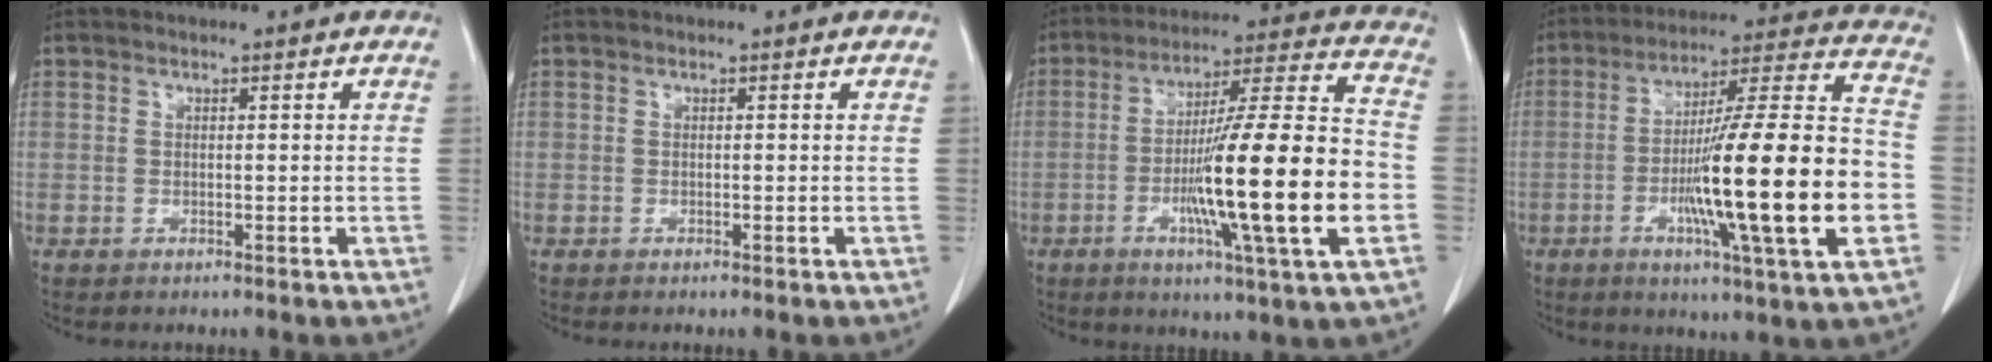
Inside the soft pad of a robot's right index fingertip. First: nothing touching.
{"total": 0.0}
{"total": 21.3, "force": [-4.9, 0.3, 20.7], "torque": [-0.326, -0.006, -0.082]}
{"total": 23.5, "force": [-5.3, 0.7, 22.9], "torque": [-0.344, -0.005, -0.090]}